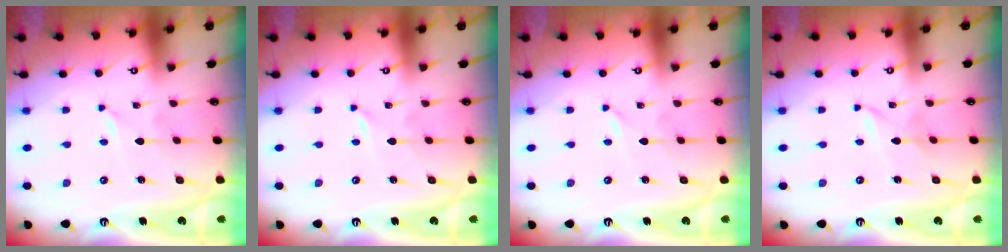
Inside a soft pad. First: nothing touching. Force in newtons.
{"total": 0.0}
{"total": 0.0}
{"total": 1.5, "press": 1.5, "slide": 0.2}